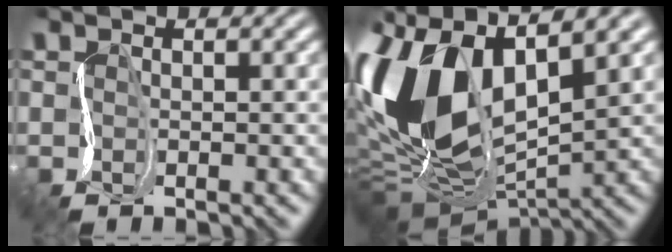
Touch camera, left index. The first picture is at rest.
{"total": 11.7, "force": [2.8, 7.1, 8.8], "torque": [-0.202, -0.003, 0.044]}